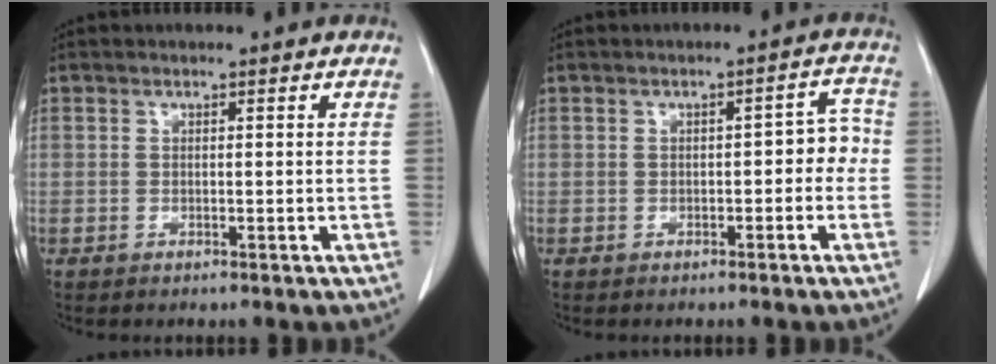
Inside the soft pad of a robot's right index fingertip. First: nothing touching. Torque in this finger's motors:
{"motor_torque": [0.26, -0.14, 0.05, 0.02]}